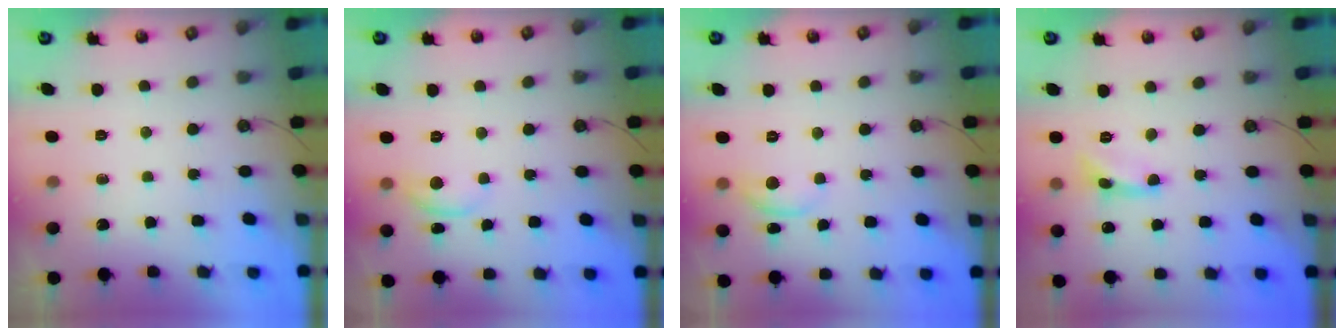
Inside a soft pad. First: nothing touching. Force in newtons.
{"total": 2.3, "press": 2.2, "slide": 0.4}
{"total": 2.3, "press": 2.2, "slide": 0.4}
{"total": 1.5, "press": 1.4, "slide": 0.3}